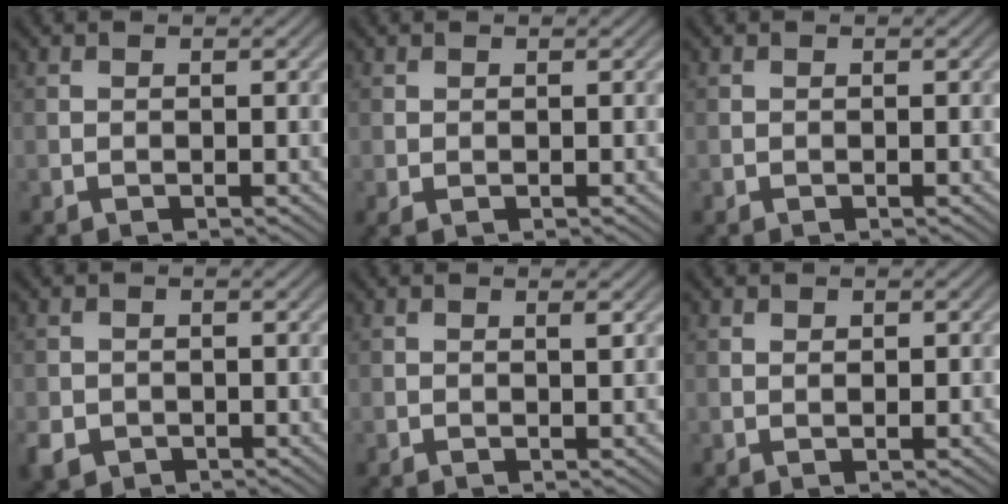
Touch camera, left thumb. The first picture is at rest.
{"total": 0.6, "force": [0.2, 0.3, 0.4], "torque": [-0.011, 0.001, 0.005]}
{"total": 0.0}
{"total": 3.2, "force": [-1.3, 2.7, 1.2], "torque": [-0.033, -0.013, -0.030]}
{"total": 0.6, "force": [0.3, 0.0, 0.5], "torque": [-0.007, 0.000, 0.003]}
{"total": 0.7, "force": [0.3, 0.5, 0.5], "torque": [-0.006, -0.001, 0.006]}